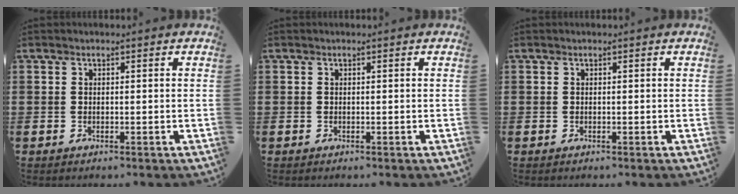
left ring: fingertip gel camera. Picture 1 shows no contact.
{"total": 0.0}
{"total": 0.0}